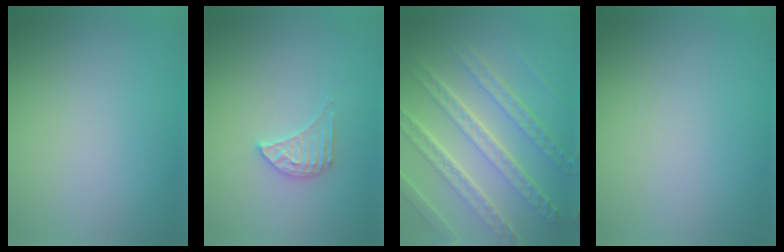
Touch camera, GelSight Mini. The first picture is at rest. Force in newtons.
{"total": 2.1, "press": 2.0, "slide": 0.4}
{"total": 8.2, "press": 5.9, "slide": 5.7}
{"total": 0.0}